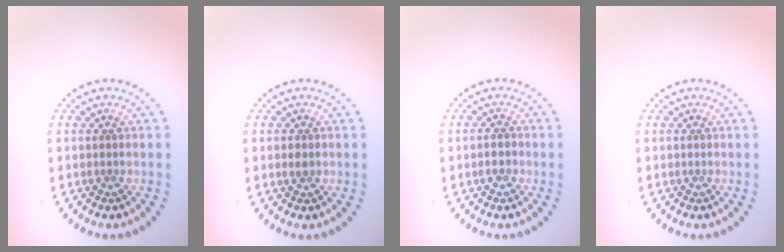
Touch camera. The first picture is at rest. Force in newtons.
{"total": 0.9, "press": 0.9, "slide": 0.2}
{"total": 1.4, "press": 1.2, "slide": 0.6}
{"total": 0.0}